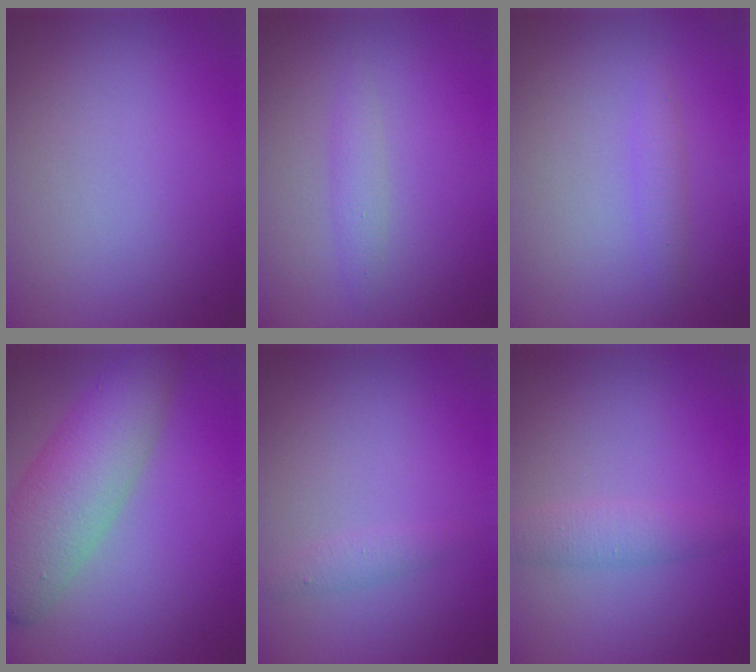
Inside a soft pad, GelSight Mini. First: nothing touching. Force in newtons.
{"total": 1.3, "press": 1.3, "slide": 0.1}
{"total": 1.1, "press": 1.1, "slide": 0.0}
{"total": 7.6, "press": 7.6, "slide": 0.4}
{"total": 1.0, "press": 1.0, "slide": 0.1}
{"total": 2.0, "press": 2.0, "slide": 0.1}